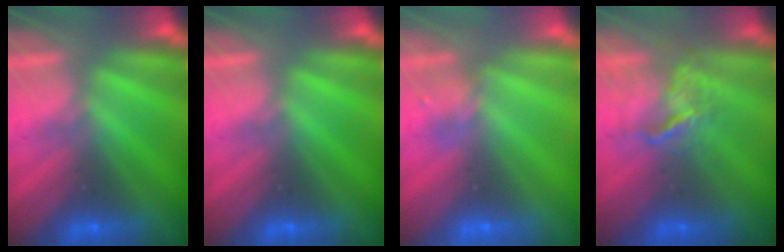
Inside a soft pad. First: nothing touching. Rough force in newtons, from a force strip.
{"total": 0.0}
{"total": 2.2}
{"total": 3.8}